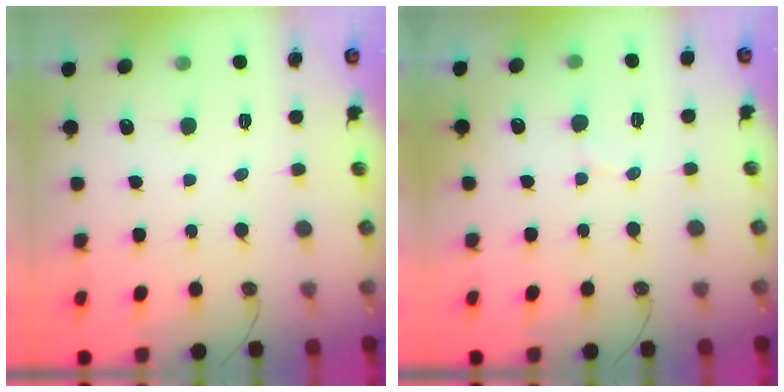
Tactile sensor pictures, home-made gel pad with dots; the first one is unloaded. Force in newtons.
{"total": 5.0, "press": 4.9, "slide": 0.9}